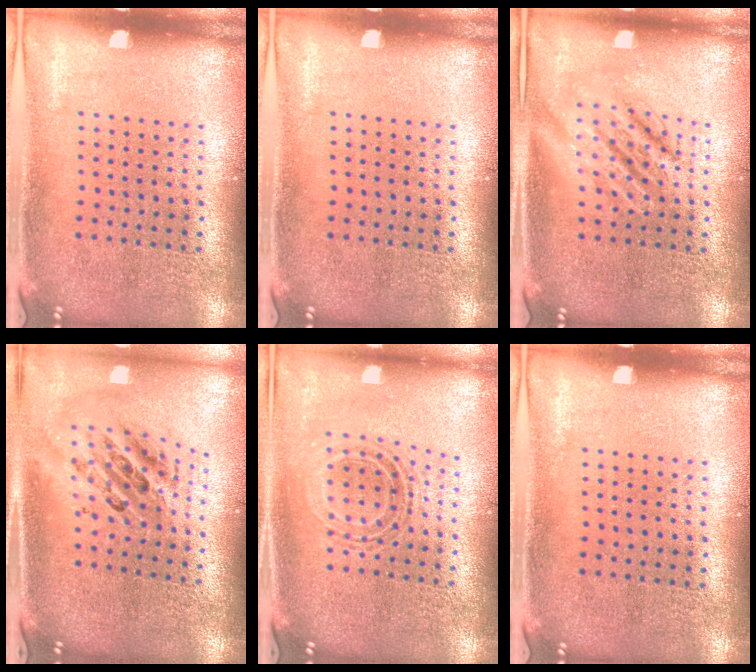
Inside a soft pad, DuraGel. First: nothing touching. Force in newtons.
{"total": 0.0}
{"total": 2.2, "press": 2.2, "slide": 0.3}
{"total": 2.4, "press": 1.7, "slide": 1.6}
{"total": 0.8, "press": 0.8, "slide": 0.2}
{"total": 0.0}